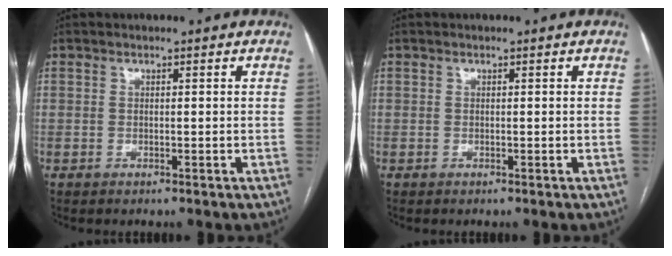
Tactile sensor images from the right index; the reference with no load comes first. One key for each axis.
{"total": 0.0}